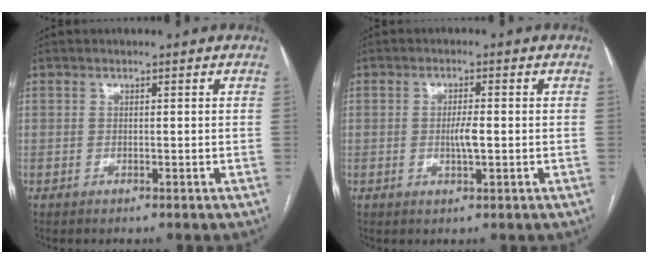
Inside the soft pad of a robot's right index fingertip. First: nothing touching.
{"total": 2.8, "force": [-0.3, 0.2, 2.7], "torque": [-0.052, -0.002, -0.005]}